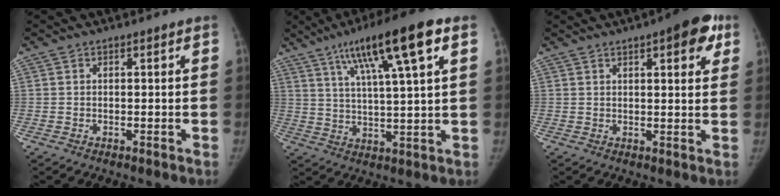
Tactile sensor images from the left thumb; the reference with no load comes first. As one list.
[{"total": 16.3, "force": [8.0, 2.4, 14.0], "torque": [-0.229, -0.007, 0.131]}, {"total": 8.5, "force": [4.2, 3.0, 6.8], "torque": [-0.061, -0.009, 0.047]}]